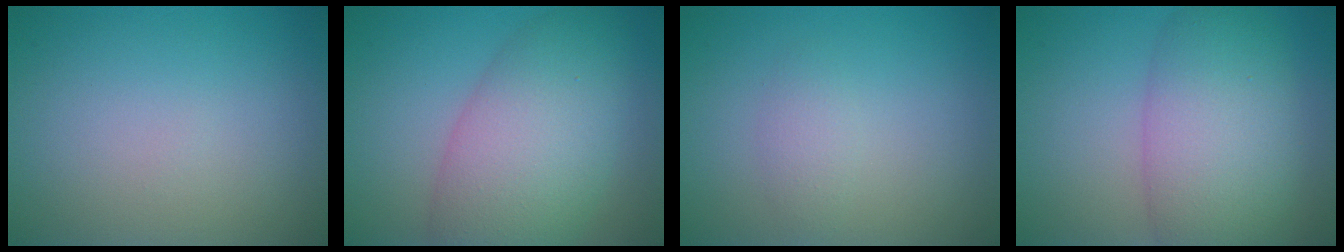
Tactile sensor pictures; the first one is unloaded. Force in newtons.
{"total": 8.6, "press": 8.6, "slide": 0.3}
{"total": 1.4, "press": 1.4, "slide": 0.1}
{"total": 8.1, "press": 8.1, "slide": 0.3}